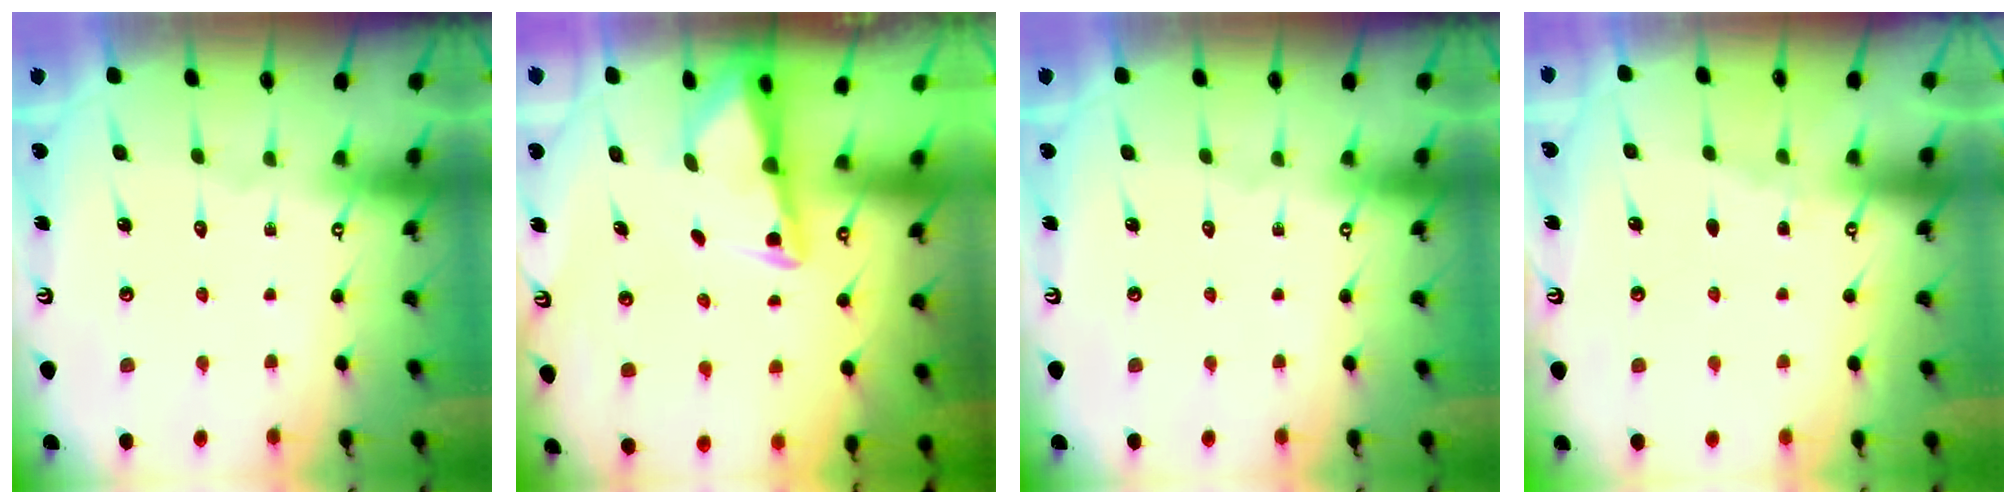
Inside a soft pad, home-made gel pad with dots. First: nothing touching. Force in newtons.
{"total": 3.0, "press": 3.0, "slide": 0.3}
{"total": 0.0}
{"total": 2.7, "press": 2.7, "slide": 0.4}